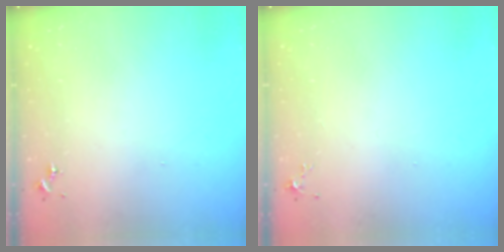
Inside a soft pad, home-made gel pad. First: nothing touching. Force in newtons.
{"total": 4.5, "press": 4.4, "slide": 0.6}